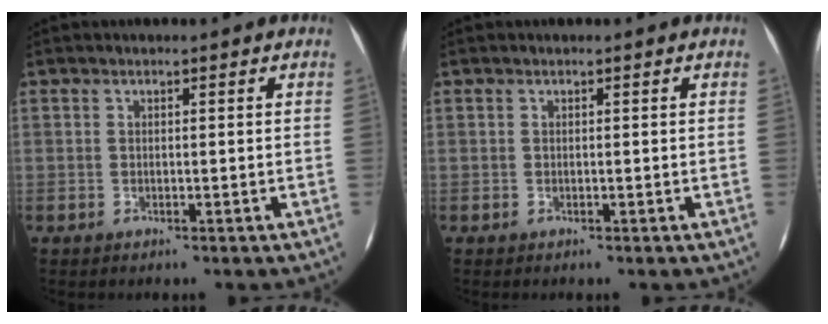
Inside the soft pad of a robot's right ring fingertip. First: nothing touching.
{"total": 0.0}